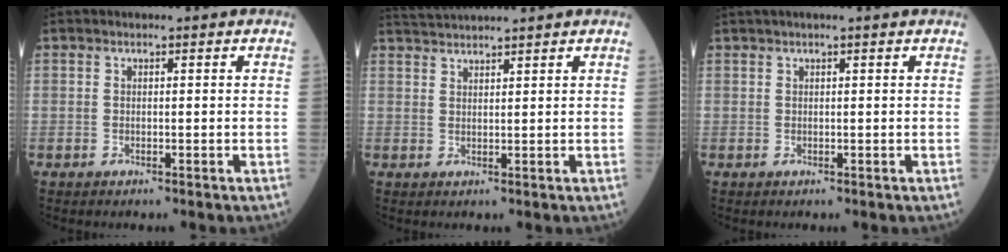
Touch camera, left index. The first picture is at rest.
{"total": 5.3, "force": [5.0, -1.1, 1.5], "torque": [-0.025, 0.029, 0.088]}
{"total": 2.6, "force": [2.1, -0.5, 1.4], "torque": [-0.018, 0.026, 0.038]}